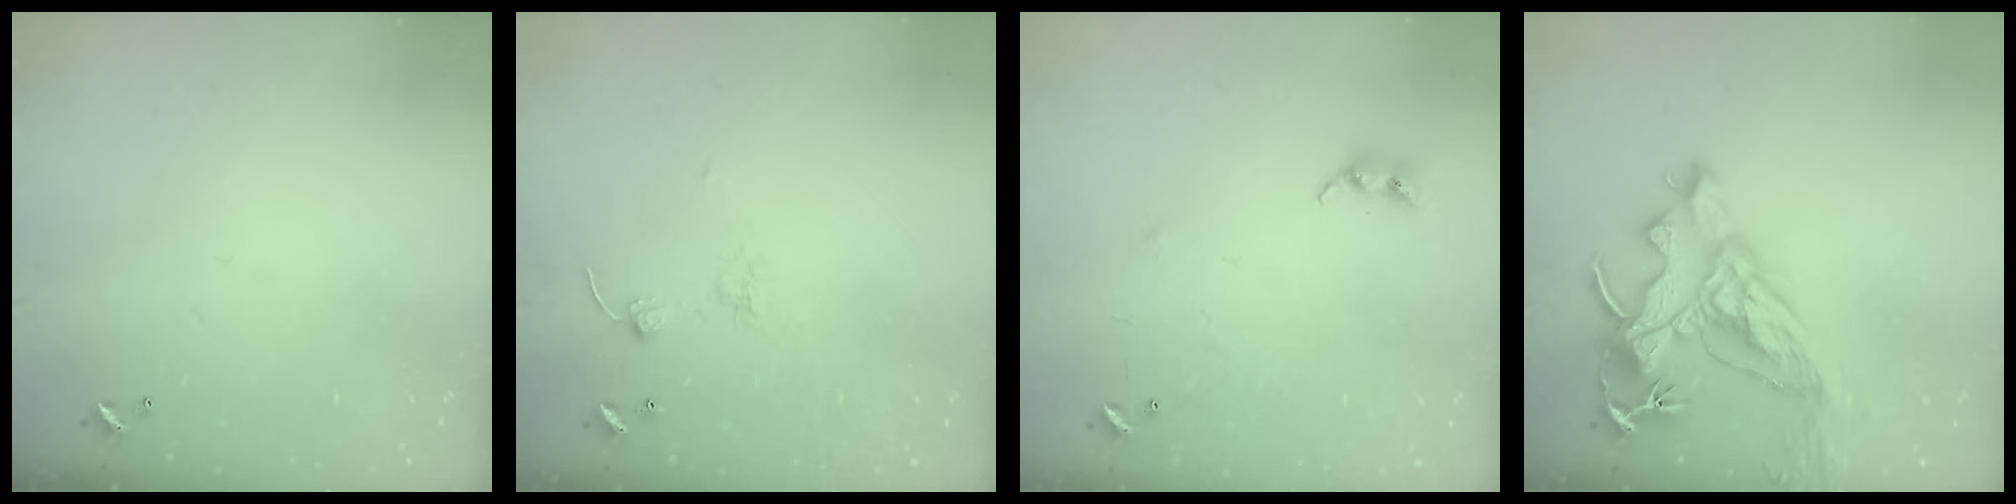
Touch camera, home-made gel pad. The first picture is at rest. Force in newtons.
{"total": 1.7, "press": 1.5, "slide": 0.7}
{"total": 5.1, "press": 5.1, "slide": 0.5}
{"total": 12.3, "press": 12.2, "slide": 1.7}